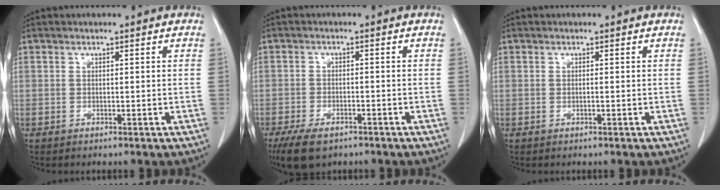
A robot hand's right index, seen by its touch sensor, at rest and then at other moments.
{"total": 7.8, "force": [-5.3, 3.6, 4.5], "torque": [-0.083, -0.009, -0.088]}
{"total": 0.7, "force": [-0.1, 0.3, 0.7], "torque": [-0.019, 0.002, 0.000]}